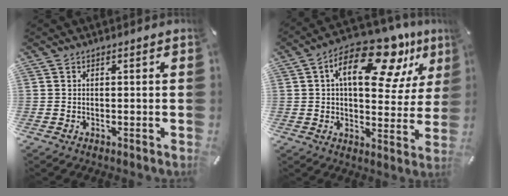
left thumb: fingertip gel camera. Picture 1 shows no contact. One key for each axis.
{"total": 18.5, "fx": 9.8, "fy": 9.0, "fz": 12.9, "tx": -0.194, "ty": -0.045, "tz": 0.159}